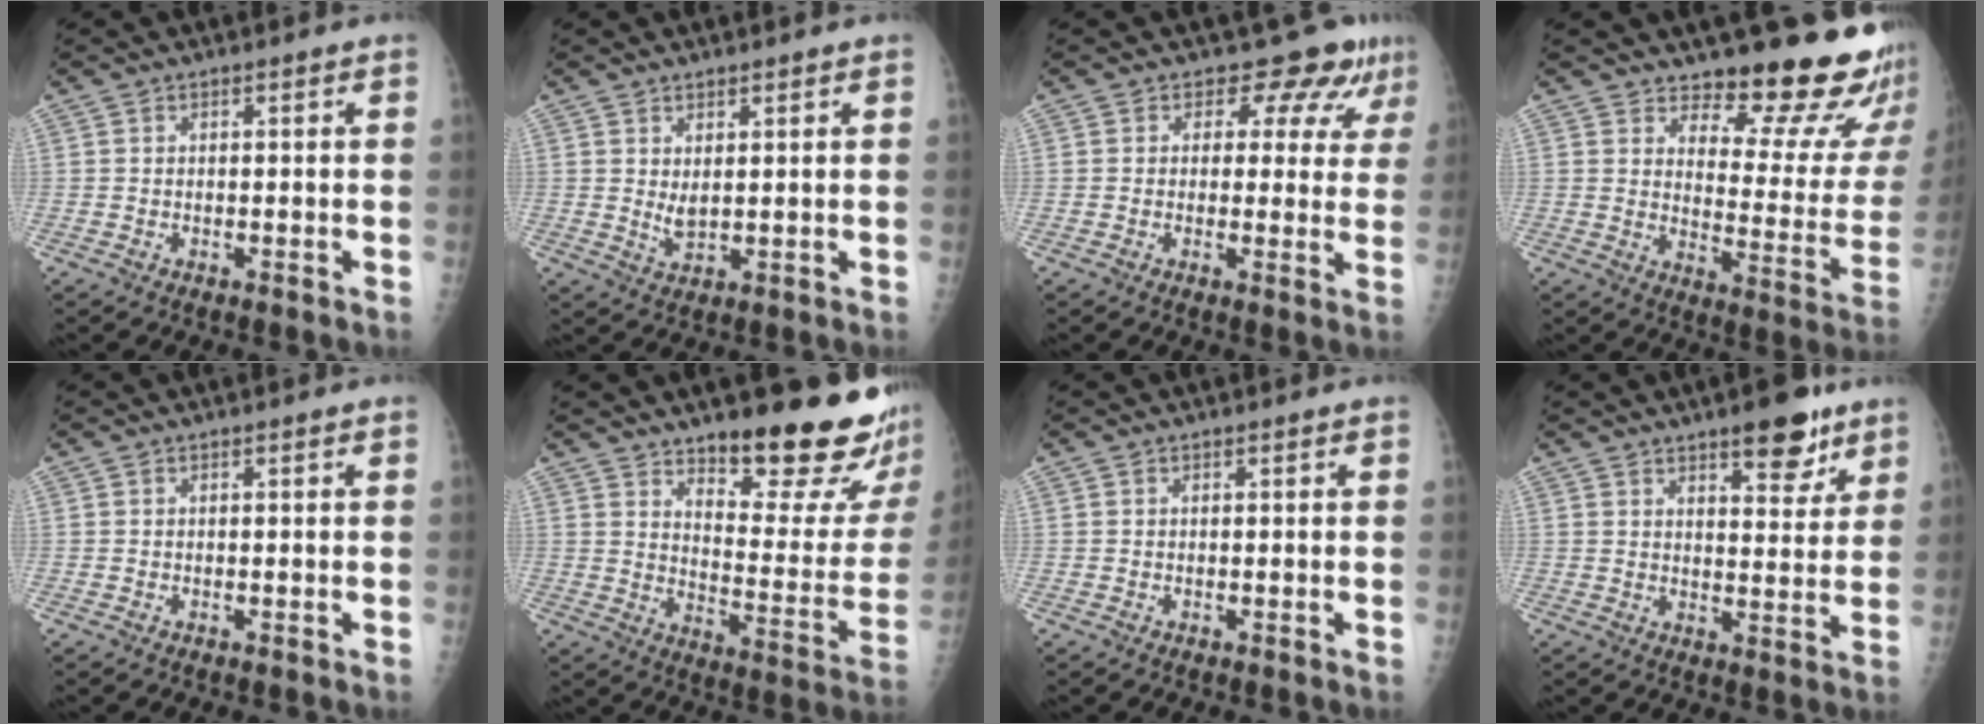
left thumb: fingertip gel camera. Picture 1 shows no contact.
{"total": 3.1, "force": [1.3, 1.5, 2.3], "torque": [-0.036, -0.017, 0.031]}
{"total": 7.0, "force": [5.2, 4.0, 2.4], "torque": [0.006, -0.029, 0.050]}
{"total": 17.9, "force": [15.7, 4.8, 7.1], "torque": [-0.038, -0.155, 0.190]}
{"total": 0.0}
{"total": 21.4, "force": [15.6, 5.3, 13.6], "torque": [-0.147, -0.119, 0.217]}
{"total": 0.0}
{"total": 9.3, "force": [6.1, 3.6, 6.1], "torque": [-0.056, -0.034, 0.085]}